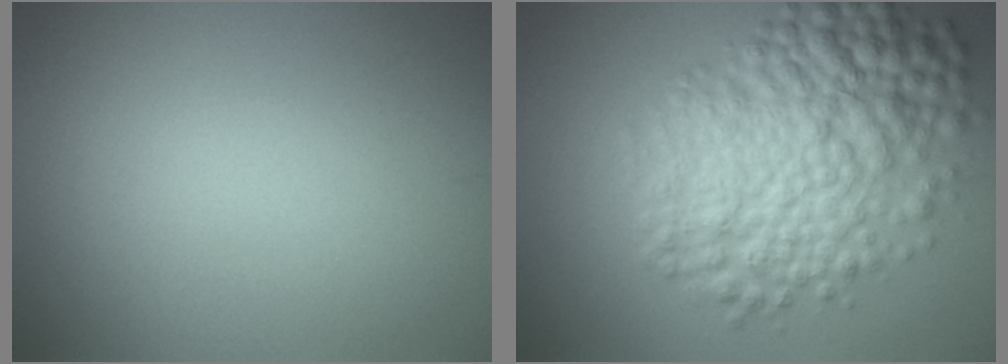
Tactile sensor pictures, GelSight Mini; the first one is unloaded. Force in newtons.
{"total": 8.9, "press": 8.9, "slide": 0.1}